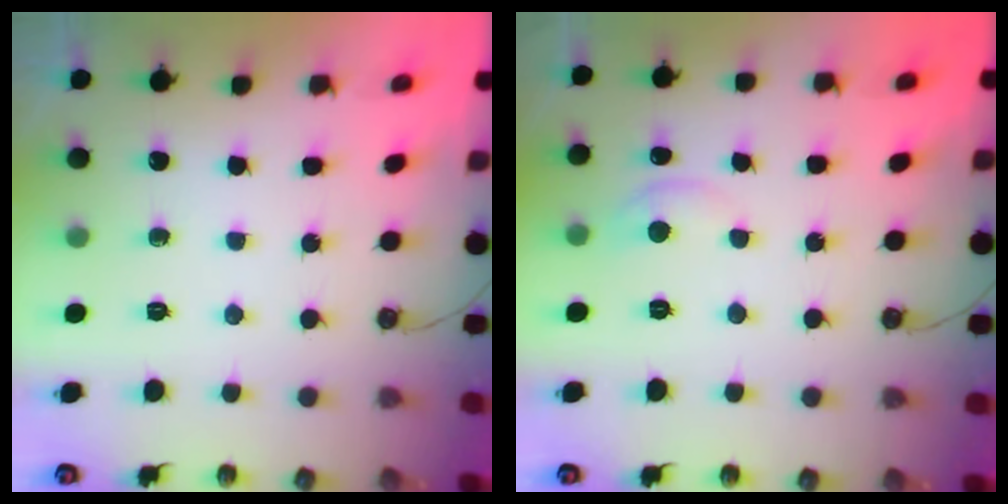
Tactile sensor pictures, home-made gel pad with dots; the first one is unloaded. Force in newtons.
{"total": 1.5, "press": 1.4, "slide": 0.5}